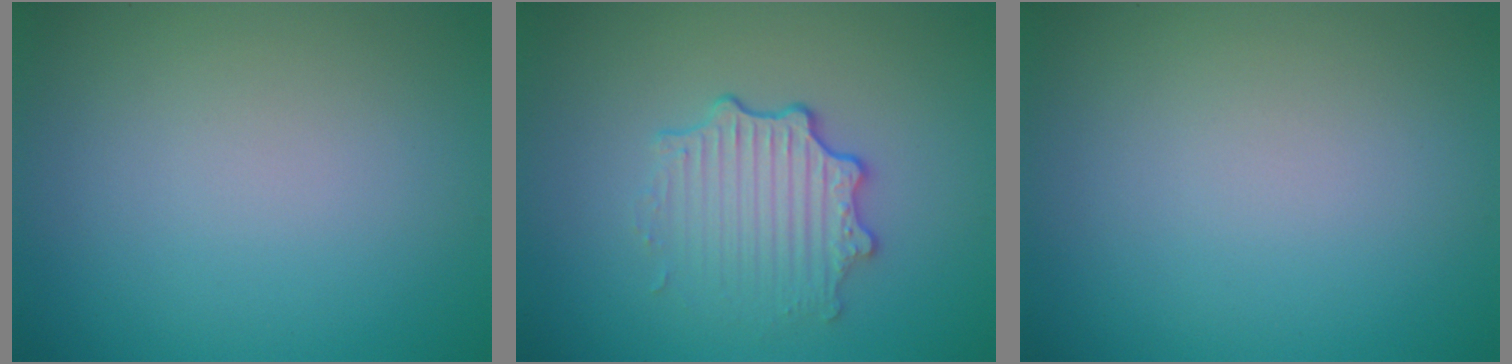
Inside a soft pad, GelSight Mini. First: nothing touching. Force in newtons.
{"total": 3.5, "press": 2.8, "slide": 2.1}
{"total": 0.0}